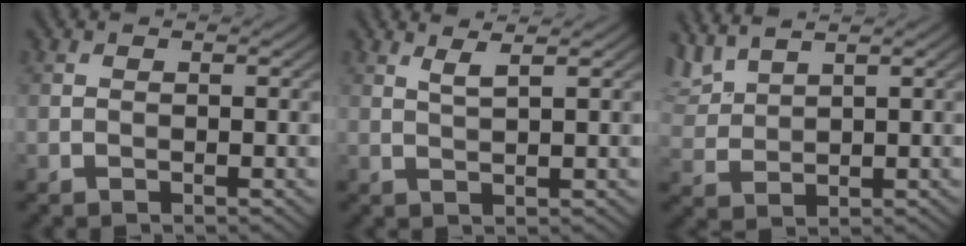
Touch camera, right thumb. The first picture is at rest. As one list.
[{"total": 2.0, "force": [1.4, 0.2, 1.4], "torque": [-0.031, 0.005, 0.028]}, {"total": 4.4, "force": [3.7, 1.0, 2.2], "torque": [-0.064, 0.012, 0.083]}]